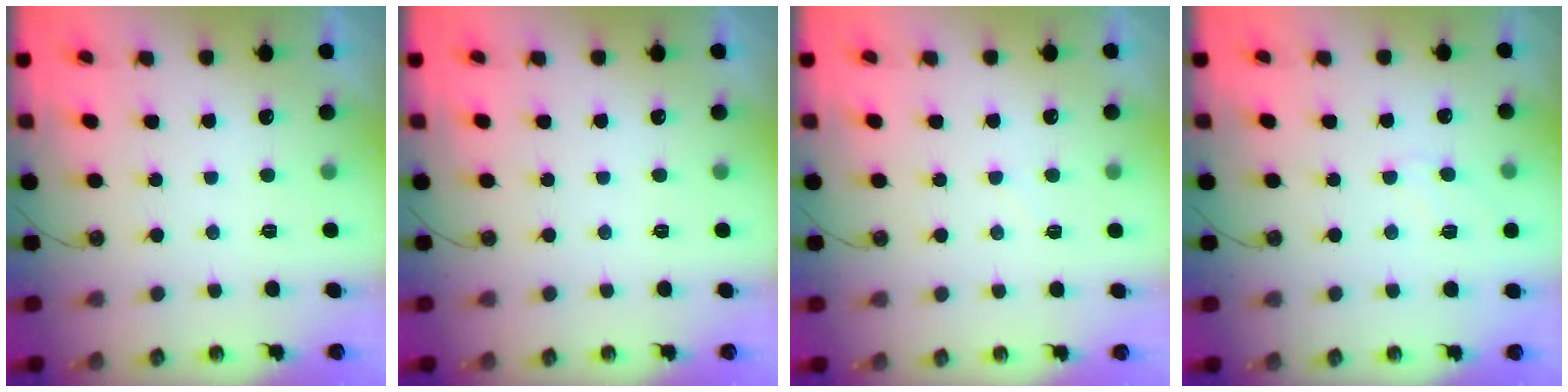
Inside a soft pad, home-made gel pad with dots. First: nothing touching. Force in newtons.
{"total": 0.0}
{"total": 4.7, "press": 4.7, "slide": 0.5}
{"total": 5.4, "press": 5.3, "slide": 0.6}